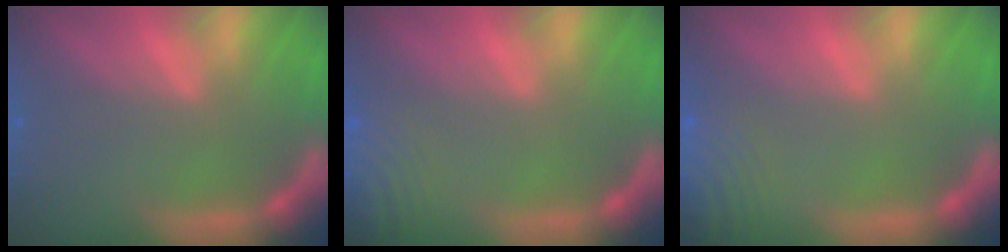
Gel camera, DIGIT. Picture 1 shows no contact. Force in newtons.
{"total": 9.0}
{"total": 10.0}